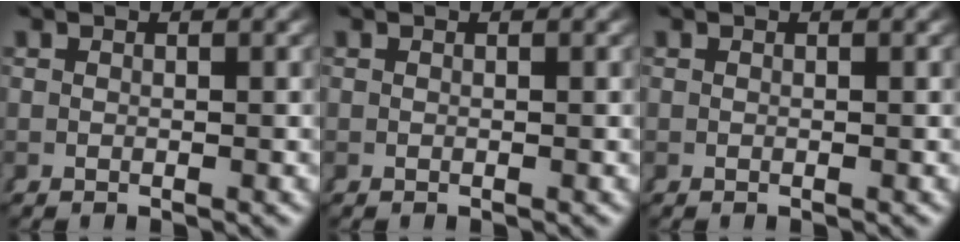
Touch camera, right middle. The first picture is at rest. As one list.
[{"total": 0.0}, {"total": 0.0}]